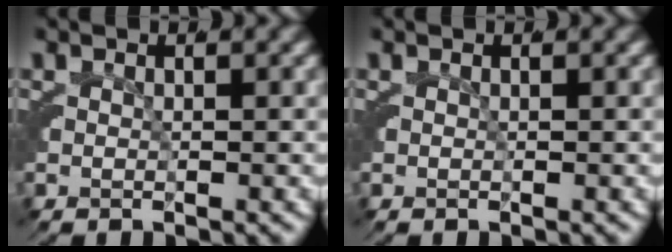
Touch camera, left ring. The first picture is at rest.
{"total": 0.0}